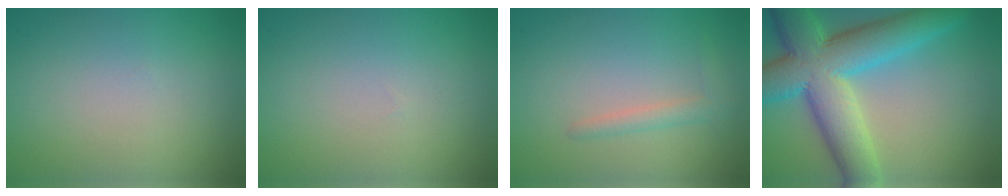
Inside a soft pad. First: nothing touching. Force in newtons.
{"total": 0.0}
{"total": 1.6, "press": 1.6, "slide": 0.1}
{"total": 10.9, "press": 10.9, "slide": 0.5}